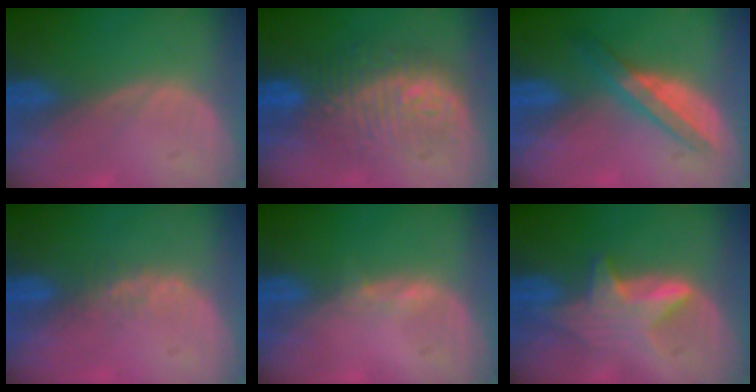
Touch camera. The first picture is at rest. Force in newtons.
{"total": 9.6, "press": 9.6, "slide": 0.7}
{"total": 5.8, "press": 5.3, "slide": 2.2}
{"total": 2.1, "press": 1.7, "slide": 1.2}
{"total": 1.0, "press": 0.8, "slide": 0.5}
{"total": 5.9, "press": 5.8, "slide": 0.8}